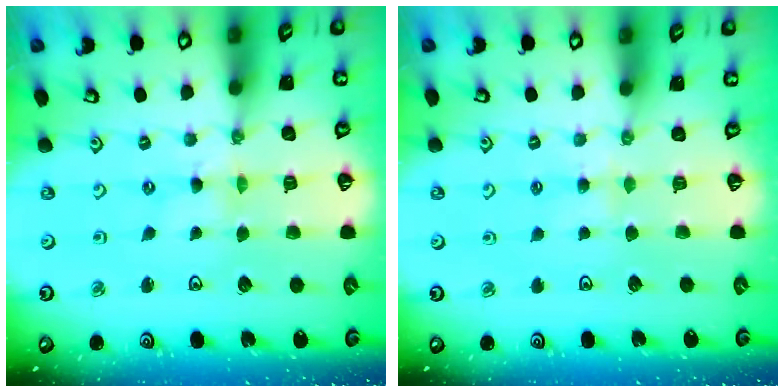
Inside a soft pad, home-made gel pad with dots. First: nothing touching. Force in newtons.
{"total": 2.5, "press": 2.5, "slide": 0.4}